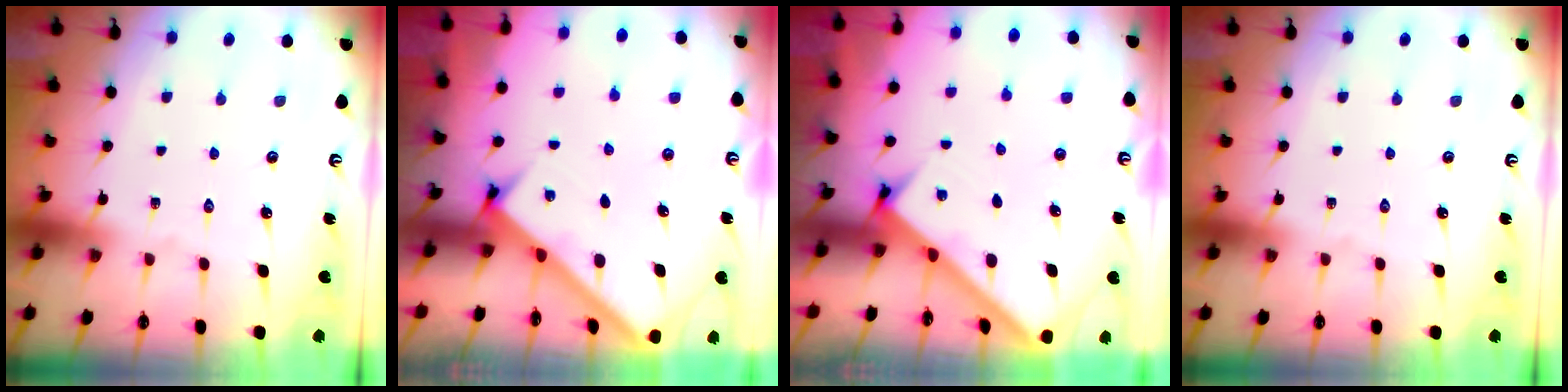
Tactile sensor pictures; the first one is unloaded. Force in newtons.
{"total": 2.9, "press": 2.8, "slide": 0.4}
{"total": 2.7, "press": 2.7, "slide": 0.3}
{"total": 0.0}